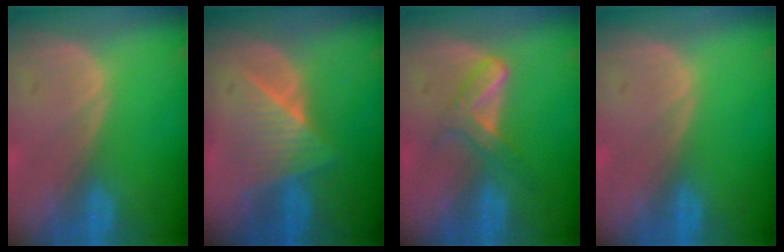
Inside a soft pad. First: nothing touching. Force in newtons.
{"total": 6.4, "press": 6.1, "slide": 1.9}
{"total": 5.3, "press": 4.6, "slide": 2.7}
{"total": 0.0}